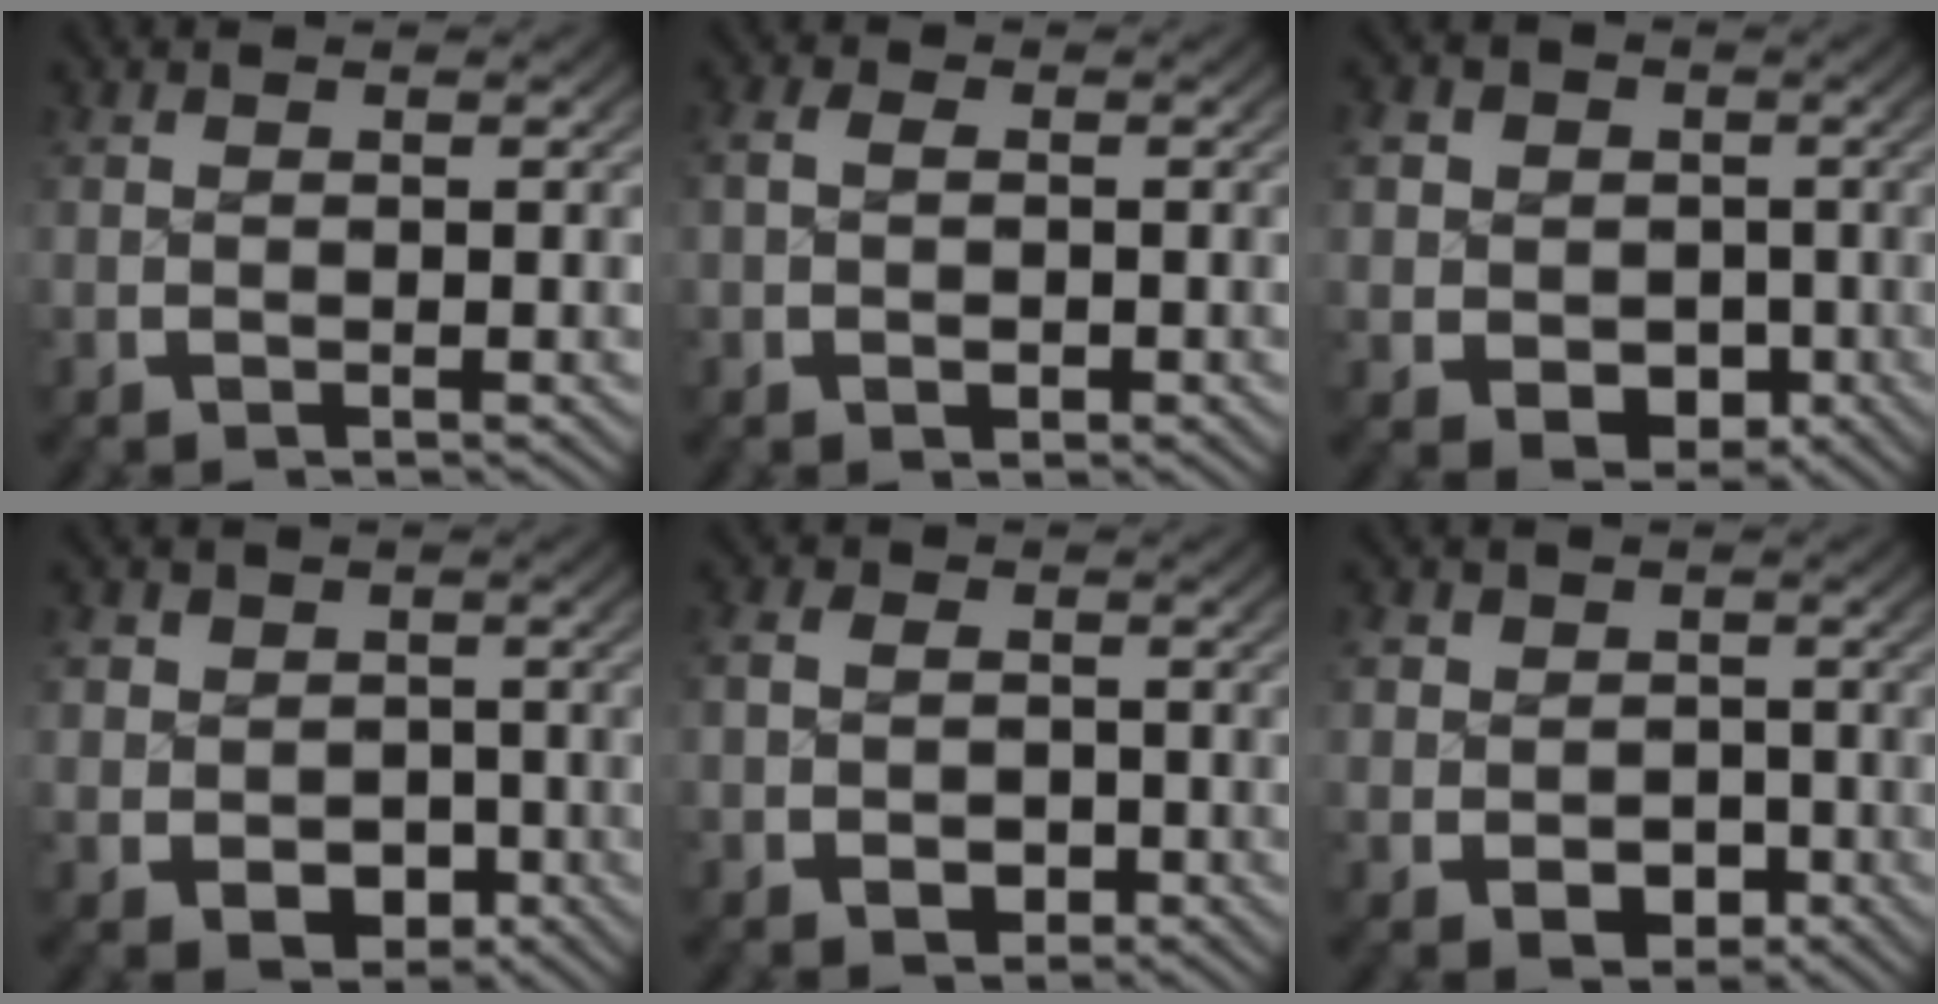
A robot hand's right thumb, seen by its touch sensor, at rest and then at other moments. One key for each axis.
{"total": 2.2, "fx": -0.1, "fy": 1.7, "fz": 1.4, "tx": -0.025, "ty": -0.004, "tz": 0.001}
{"total": 8.7, "fx": -0.5, "fy": 7.5, "fz": 4.4, "tx": -0.096, "ty": -0.036, "tz": 0.003}
{"total": 6.3, "fx": -0.7, "fy": 5.5, "fz": 3.0, "tx": -0.056, "ty": -0.025, "tz": -0.003}
{"total": 3.5, "fx": -0.5, "fy": 3.0, "fz": 1.7, "tx": -0.027, "ty": -0.008, "tz": -0.007}
{"total": 5.5, "fx": -0.7, "fy": 4.8, "fz": 2.6, "tx": -0.046, "ty": -0.021, "tz": -0.005}